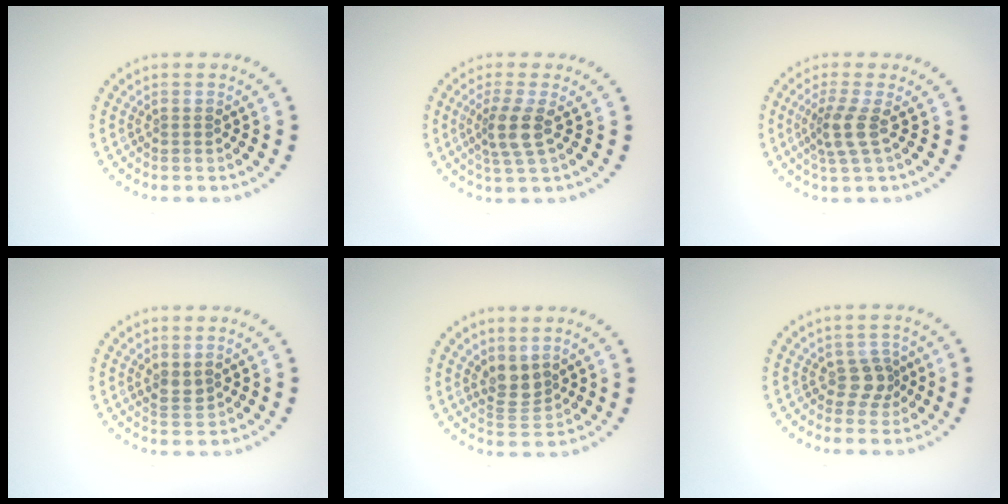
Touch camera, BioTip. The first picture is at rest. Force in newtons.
{"total": 2.8, "press": 2.3, "slide": 1.7}
{"total": 2.5, "press": 1.9, "slide": 1.6}
{"total": 1.2, "press": 1.2, "slide": 0.5}
{"total": 2.6, "press": 2.1, "slide": 1.4}
{"total": 2.0, "press": 1.6, "slide": 1.2}